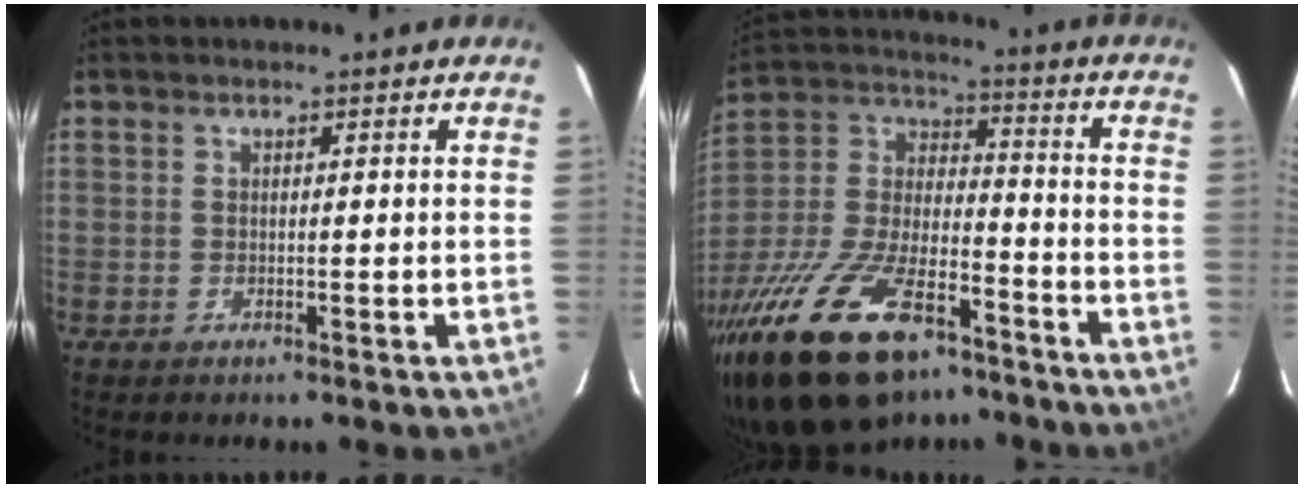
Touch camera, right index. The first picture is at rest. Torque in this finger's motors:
{"motor_torque": [1.67, -0.47, 1.05, 0.21]}